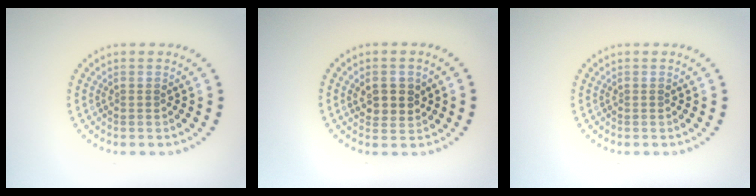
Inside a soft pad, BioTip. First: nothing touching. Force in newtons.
{"total": 2.8, "press": 2.7, "slide": 0.7}
{"total": 0.0}